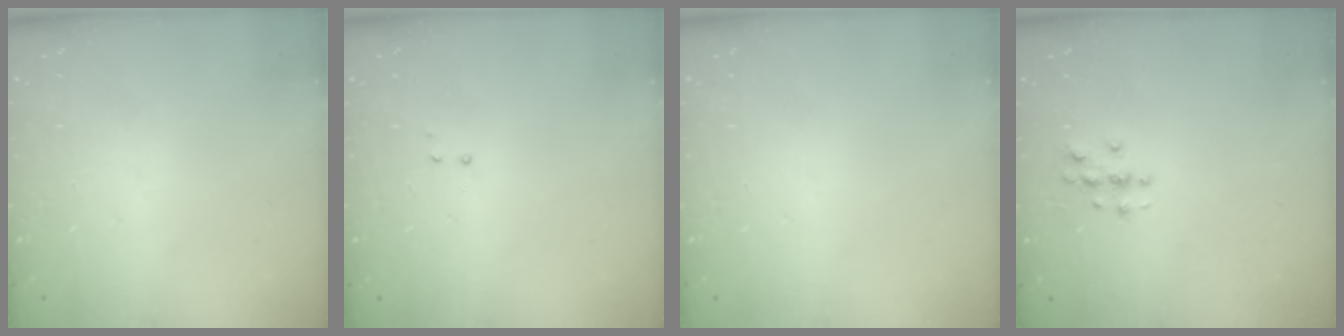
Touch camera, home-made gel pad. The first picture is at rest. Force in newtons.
{"total": 2.9, "press": 2.8, "slide": 0.6}
{"total": 0.0}
{"total": 3.2, "press": 3.2, "slide": 0.2}